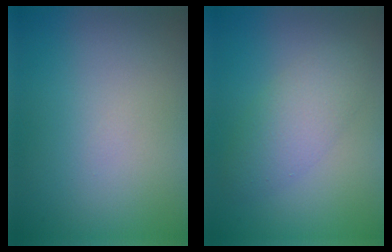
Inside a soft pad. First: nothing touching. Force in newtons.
{"total": 3.4, "press": 3.4, "slide": 0.1}